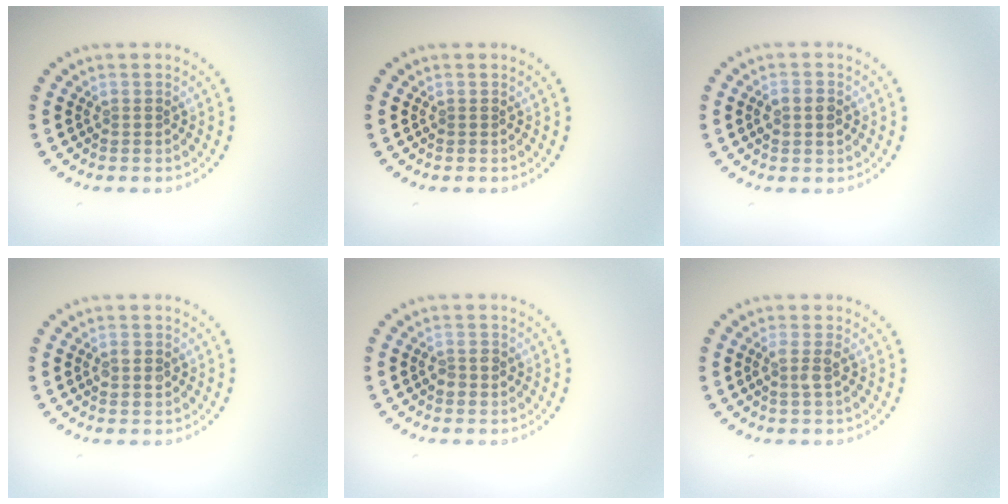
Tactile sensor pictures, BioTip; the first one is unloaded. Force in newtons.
{"total": 0.0}
{"total": 1.9, "press": 1.9, "slide": 0.0}
{"total": 1.8, "press": 1.8, "slide": 0.1}
{"total": 1.3, "press": 1.3, "slide": 0.2}
{"total": 1.5, "press": 1.3, "slide": 0.7}